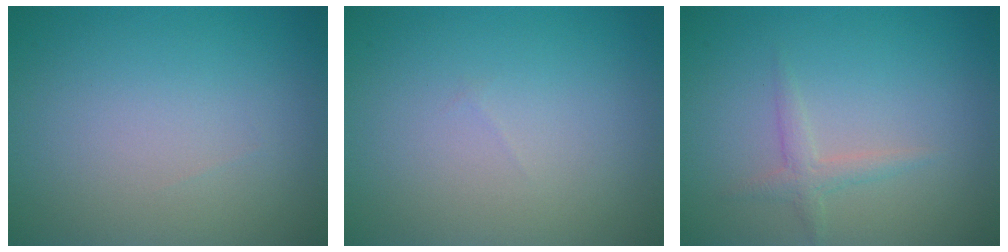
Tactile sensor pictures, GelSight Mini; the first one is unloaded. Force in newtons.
{"total": 0.0}
{"total": 1.5, "press": 1.5, "slide": 0.0}